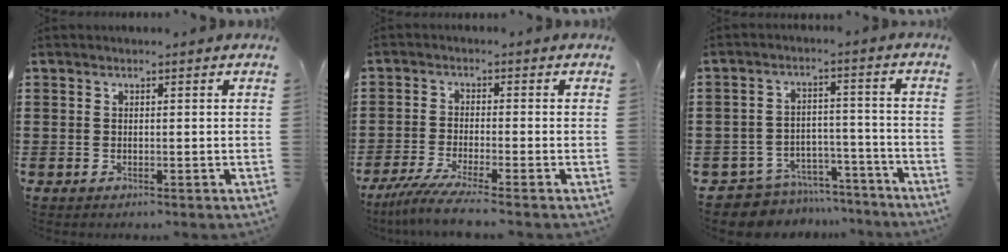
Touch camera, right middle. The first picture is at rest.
{"total": 4.5, "force": [-3.6, -0.3, 2.8], "torque": [-0.068, -0.021, -0.072]}
{"total": 6.5, "force": [-6.3, 1.6, 0.3], "torque": [-0.009, 0.024, -0.126]}